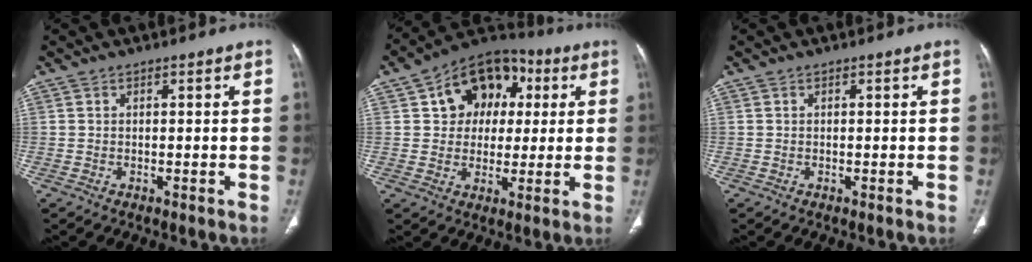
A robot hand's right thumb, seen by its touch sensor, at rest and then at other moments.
{"total": 14.5, "force": [3.9, 11.1, 8.5], "torque": [-0.081, 0.012, 0.052]}
{"total": 0.0}